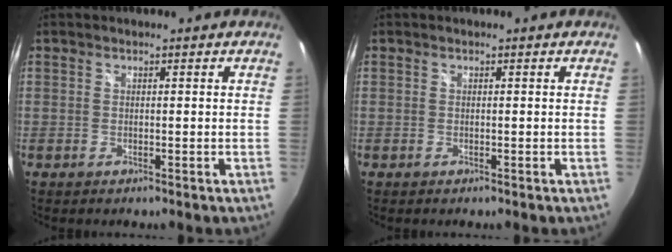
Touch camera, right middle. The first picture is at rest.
{"total": 0.0}